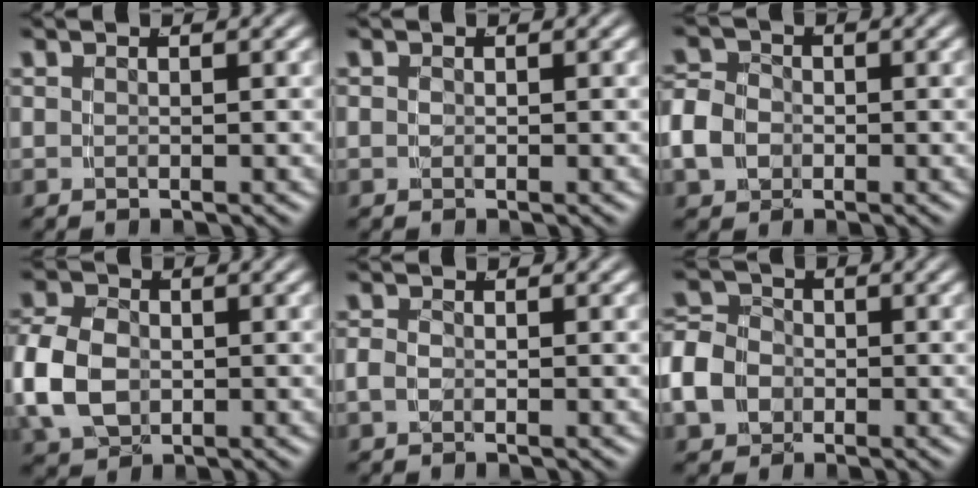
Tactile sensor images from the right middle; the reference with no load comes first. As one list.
[{"total": 0.0}, {"total": 3.7, "force": [-0.9, 3.1, 1.9], "torque": [-0.055, -0.012, -0.010]}, {"total": 5.1, "force": [-0.6, 4.0, 3.1], "torque": [-0.087, -0.017, 0.002]}, {"total": 1.2, "force": [-0.6, 0.7, 0.8], "torque": [-0.024, -0.007, -0.005]}, {"total": 5.9, "force": [-1.1, 5.0, 2.8], "torque": [-0.069, -0.017, -0.017]}]